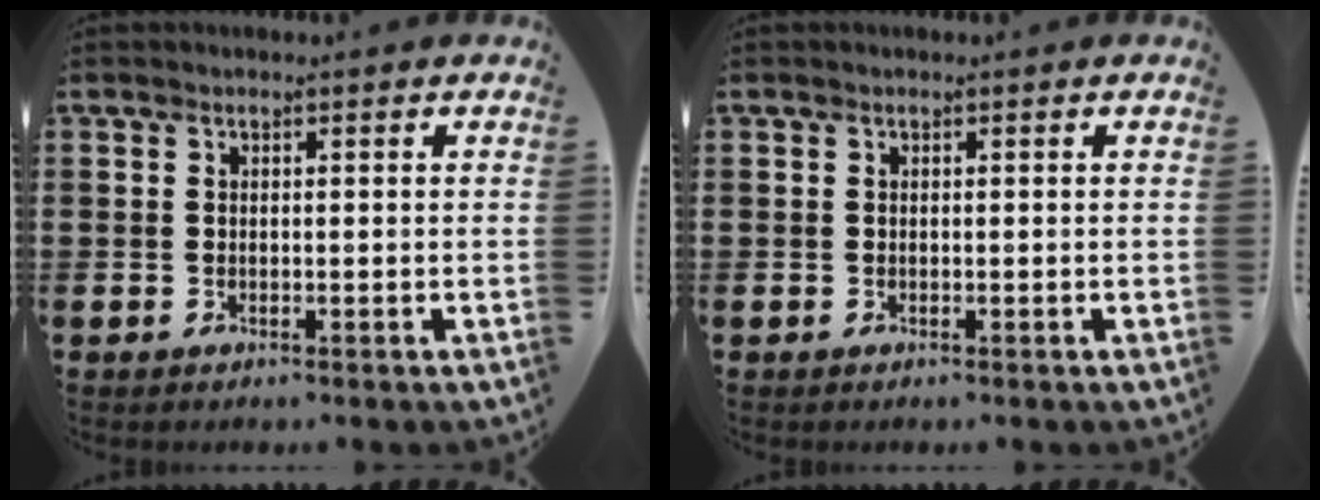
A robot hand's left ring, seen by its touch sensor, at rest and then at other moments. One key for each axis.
{"total": 0.0}